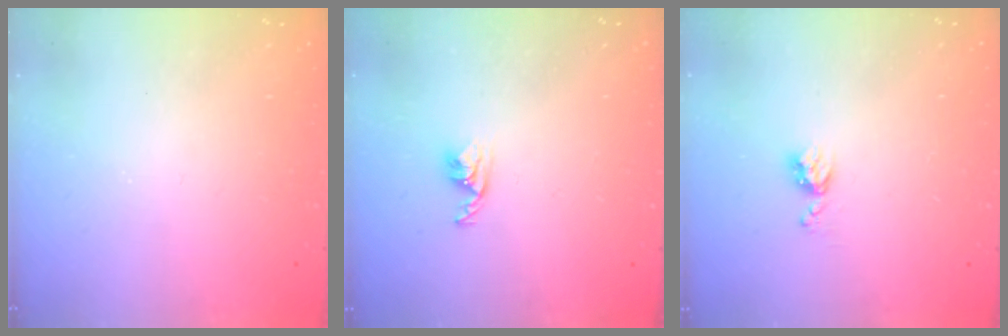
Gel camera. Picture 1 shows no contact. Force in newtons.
{"total": 3.5, "press": 3.4, "slide": 0.5}
{"total": 5.5, "press": 5.5, "slide": 0.7}